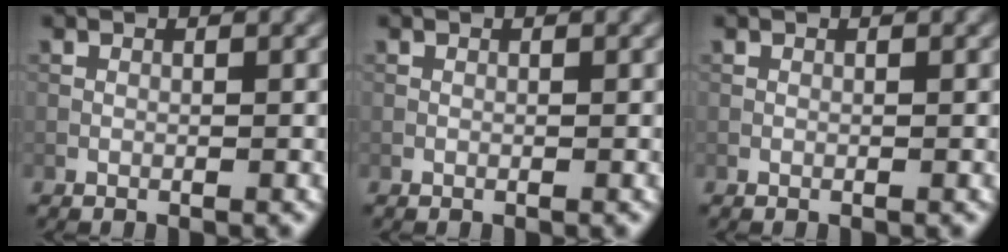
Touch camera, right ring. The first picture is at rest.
{"total": 0.0}
{"total": 0.0}